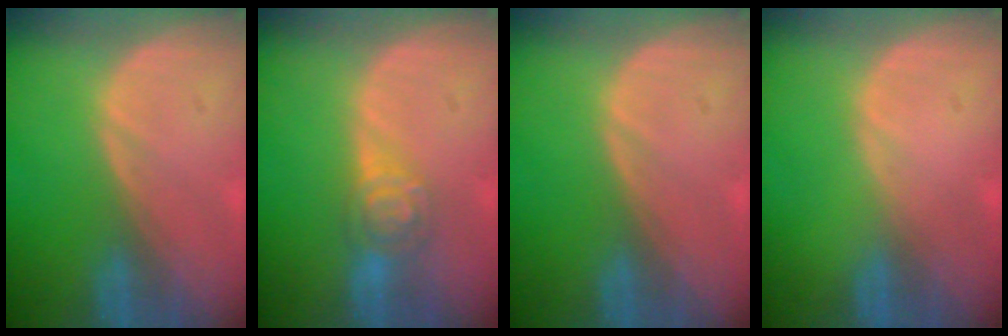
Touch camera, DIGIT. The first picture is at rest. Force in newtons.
{"total": 4.4, "press": 4.4, "slide": 0.4}
{"total": 0.0}
{"total": 0.0}